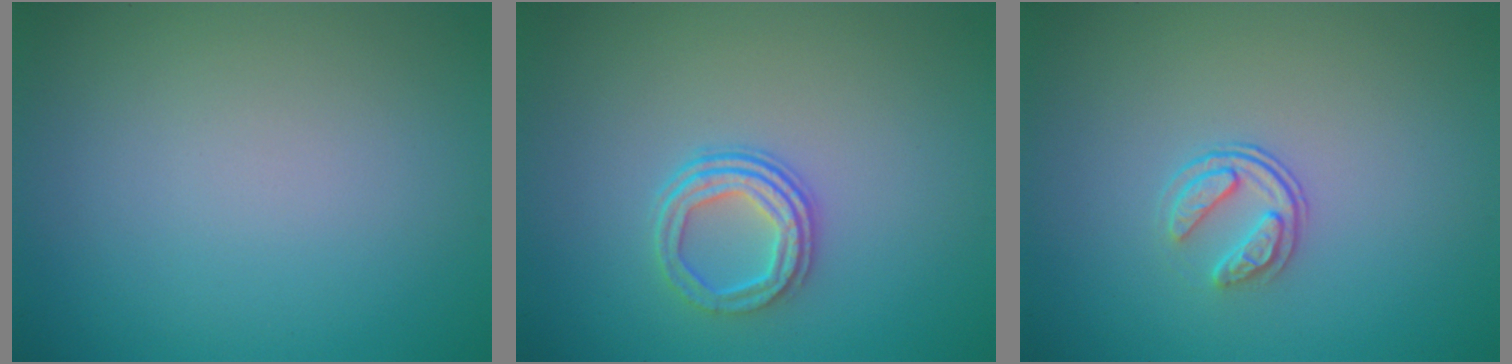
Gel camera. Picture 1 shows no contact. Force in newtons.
{"total": 3.1, "press": 2.4, "slide": 1.9}
{"total": 1.9, "press": 1.3, "slide": 1.4}